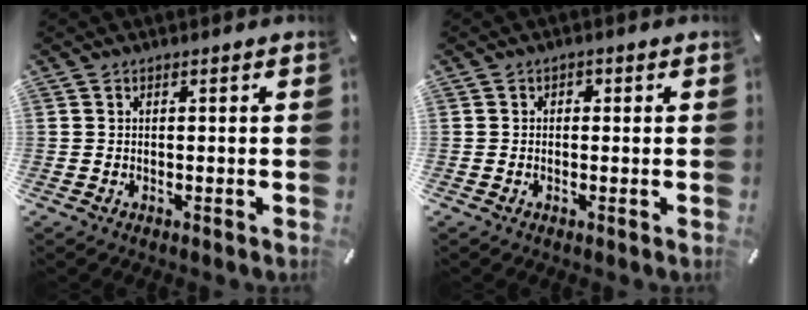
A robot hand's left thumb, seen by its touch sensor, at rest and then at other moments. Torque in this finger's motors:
{"motor_torque": [0.04, -0.13, 0.03, 0.01, 0.01]}